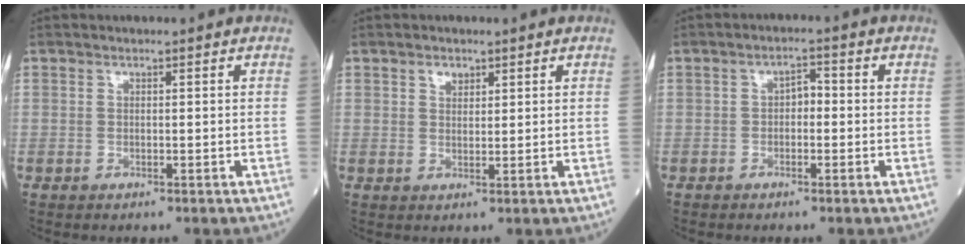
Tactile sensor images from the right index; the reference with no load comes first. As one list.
[{"total": 1.8, "force": [1.1, 1.1, 0.9], "torque": [-0.014, 0.001, 0.020]}, {"total": 2.3, "force": [-0.4, 1.3, 1.9], "torque": [-0.021, 0.012, -0.012]}]